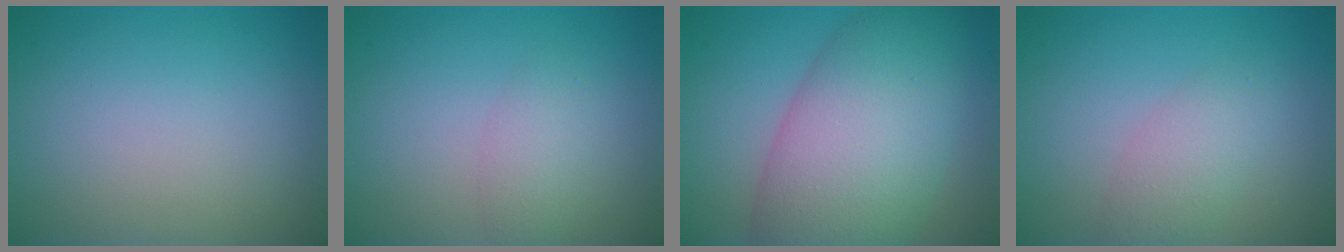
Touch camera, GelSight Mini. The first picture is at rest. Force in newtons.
{"total": 2.0, "press": 2.0, "slide": 0.1}
{"total": 11.0, "press": 11.0, "slide": 0.2}
{"total": 2.7, "press": 2.7, "slide": 0.1}